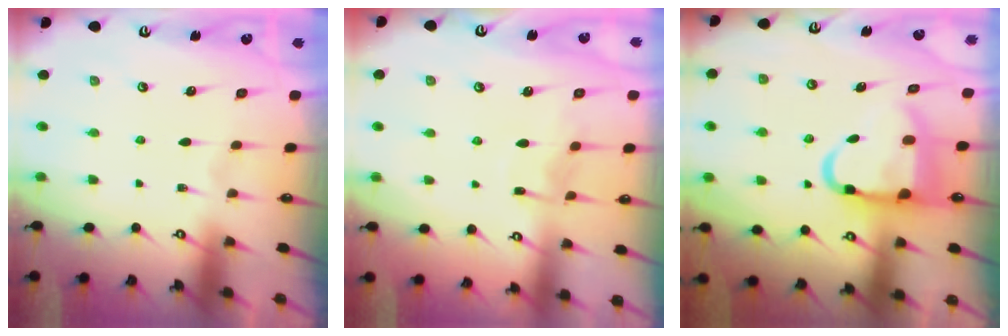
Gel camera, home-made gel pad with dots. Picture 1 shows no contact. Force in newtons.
{"total": 5.3, "press": 5.3, "slide": 0.5}
{"total": 12.0, "press": 11.9, "slide": 1.6}